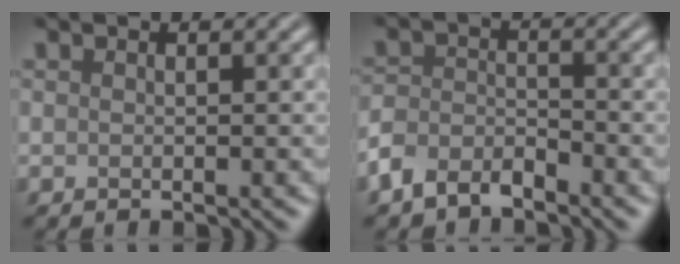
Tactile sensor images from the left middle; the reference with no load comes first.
{"total": 3.7, "force": [-2.9, 1.8, 1.5], "torque": [-0.031, 0.000, -0.067]}